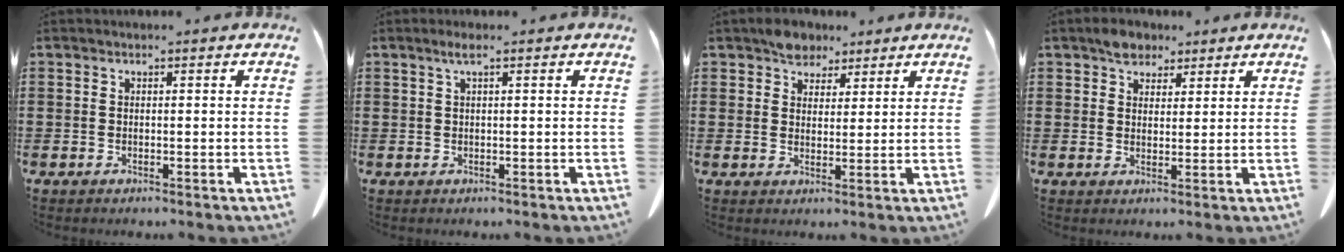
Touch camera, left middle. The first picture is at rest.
{"total": 1.4, "force": [0.5, 0.0, 1.3], "torque": [-0.027, 0.001, 0.009]}
{"total": 4.2, "force": [3.4, 2.3, 0.7], "torque": [-0.025, 0.008, 0.067]}
{"total": 3.9, "force": [3.0, 2.3, 1.0], "torque": [-0.021, 0.008, 0.056]}